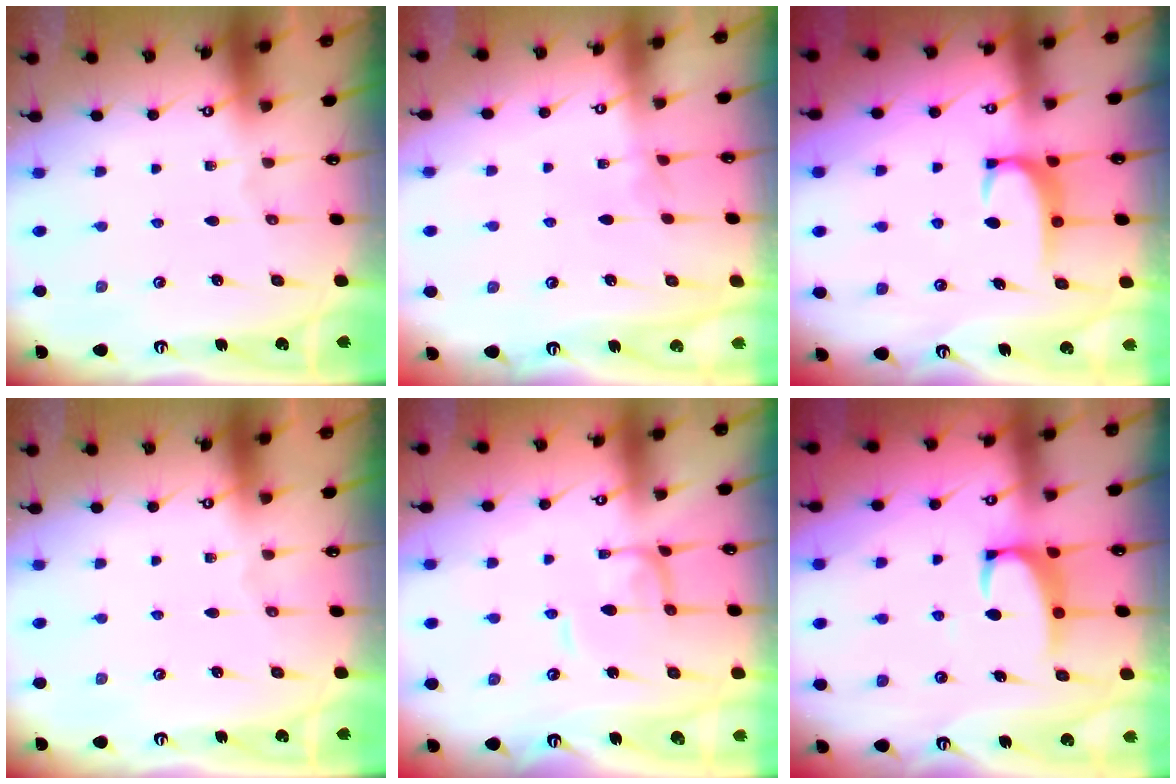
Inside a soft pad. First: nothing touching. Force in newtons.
{"total": 3.2, "press": 3.2, "slide": 0.3}
{"total": 2.8, "press": 2.8, "slide": 0.4}
{"total": 0.0}
{"total": 0.9, "press": 0.9, "slide": 0.2}
{"total": 4.4, "press": 4.3, "slide": 0.9}